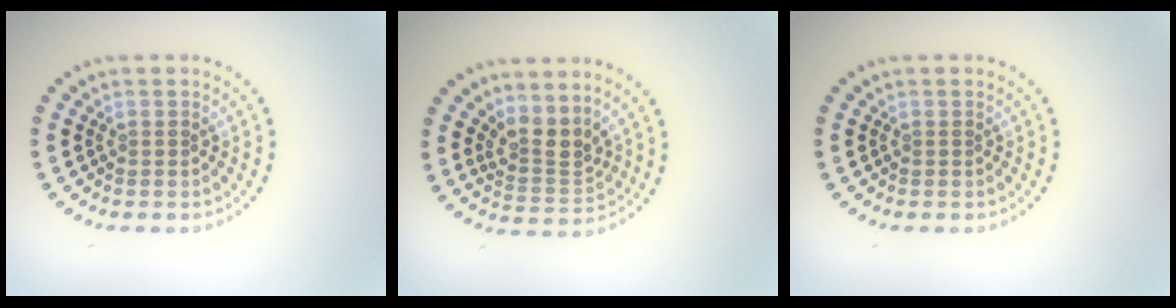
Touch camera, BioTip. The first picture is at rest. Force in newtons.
{"total": 2.8, "press": 2.3, "slide": 1.7}
{"total": 0.0}